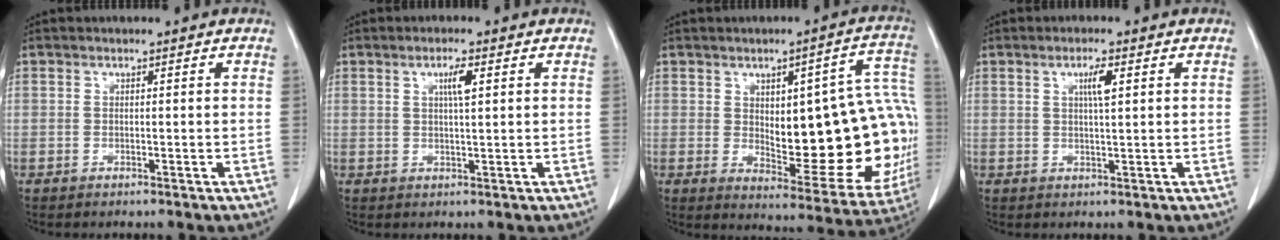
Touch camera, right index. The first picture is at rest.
{"total": 2.9, "force": [1.0, 0.1, 2.7], "torque": [-0.046, 0.000, 0.017]}
{"total": 22.3, "force": [0.1, 7.6, 21.0], "torque": [-0.196, 0.025, 0.025]}
{"total": 2.9, "force": [1.1, 0.1, 2.7], "torque": [-0.048, 0.000, 0.017]}